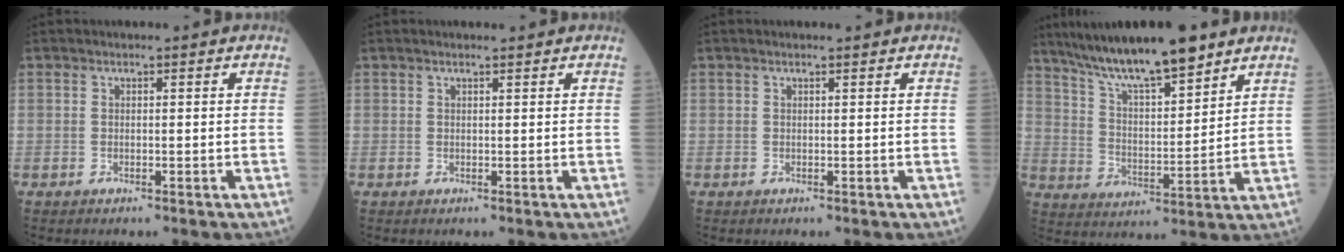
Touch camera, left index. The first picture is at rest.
{"total": 1.2, "force": [1.1, 0.0, 0.5], "torque": [-0.010, 0.012, 0.018]}
{"total": 0.6, "force": [0.6, 0.0, 0.3], "torque": [-0.009, 0.006, 0.009]}
{"total": 14.5, "force": [11.6, 2.0, 8.5], "torque": [-0.151, 0.010, 0.207]}